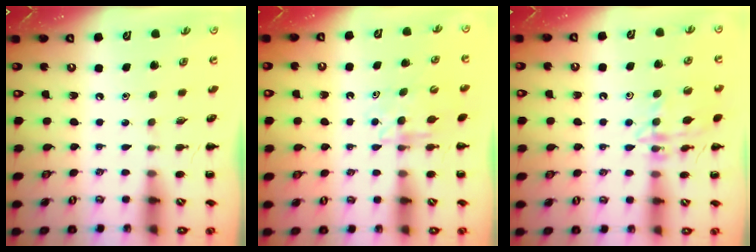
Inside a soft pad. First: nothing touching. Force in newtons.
{"total": 6.1, "press": 6.1, "slide": 0.7}
{"total": 13.7, "press": 13.6, "slide": 1.1}